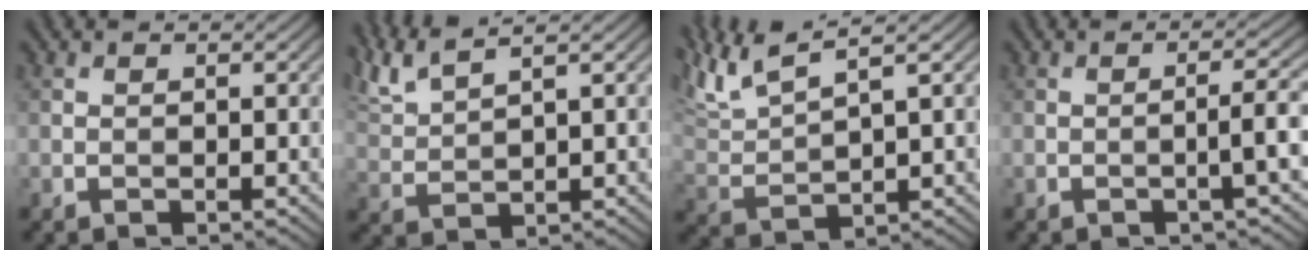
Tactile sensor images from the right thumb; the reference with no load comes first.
{"total": 6.2, "force": [4.7, 1.3, 3.8], "torque": [-0.092, 0.021, 0.099]}
{"total": 8.5, "force": [5.8, 2.0, 5.9], "torque": [-0.137, 0.026, 0.114]}
{"total": 3.5, "force": [-0.7, 0.2, 3.4], "torque": [-0.053, 0.013, -0.022]}